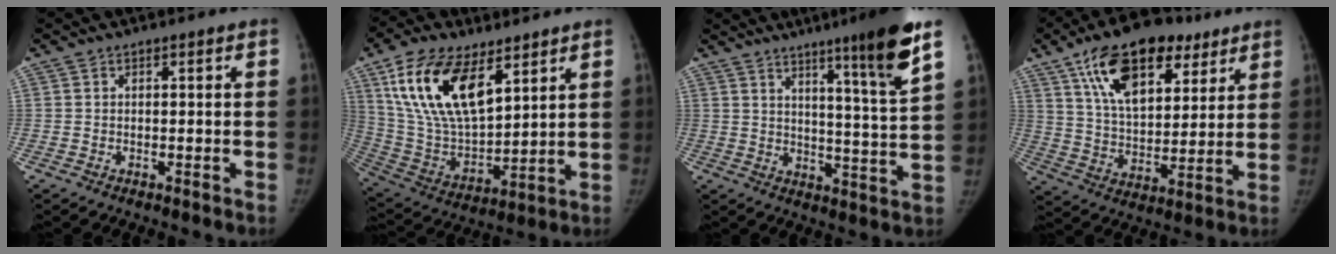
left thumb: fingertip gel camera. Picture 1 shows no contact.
{"total": 20.1, "force": [10.1, 9.8, 14.4], "torque": [-0.246, -0.040, 0.199]}
{"total": 14.1, "force": [8.3, 0.1, 11.4], "torque": [-0.160, -0.047, 0.123]}
{"total": 21.3, "force": [11.5, 11.1, 14.1], "torque": [-0.203, -0.026, 0.197]}